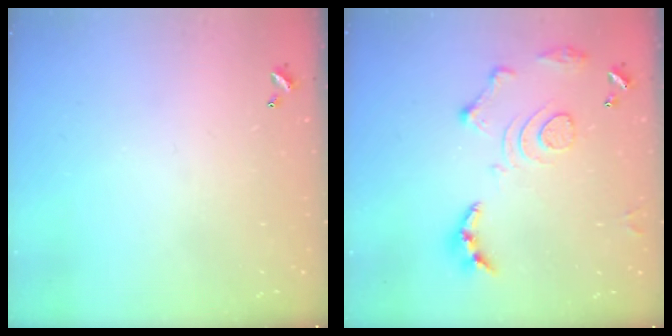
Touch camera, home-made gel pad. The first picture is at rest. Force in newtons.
{"total": 13.7, "press": 13.6, "slide": 1.4}